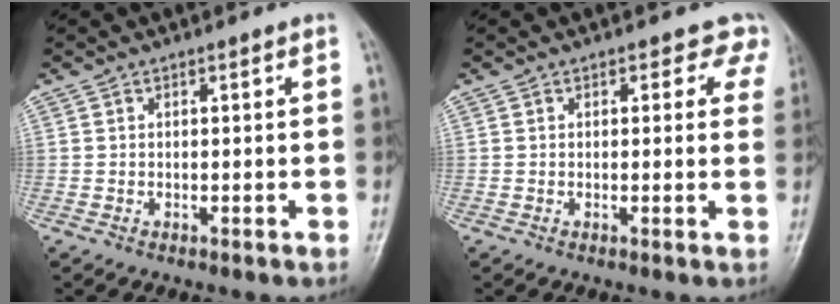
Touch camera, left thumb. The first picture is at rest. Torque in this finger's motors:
{"motor_torque": [0.06, 0.12, -0.03, 0.22, 0.02]}